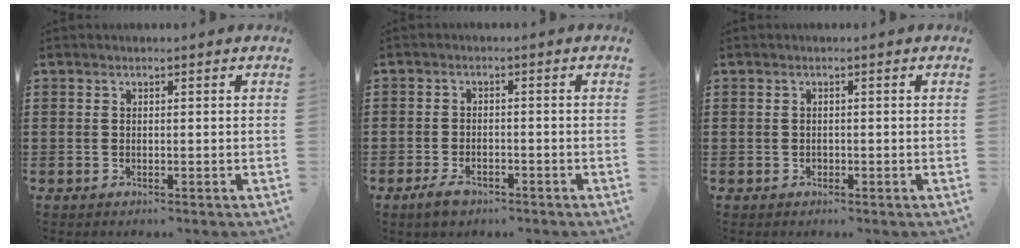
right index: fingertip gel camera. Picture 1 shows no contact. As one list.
[{"total": 2.5, "force": [-1.8, 1.1, 1.3], "torque": [-0.031, 0.001, -0.038]}, {"total": 0.6, "force": [-0.2, 0.5, 0.2], "torque": [-0.006, 0.002, -0.005]}]